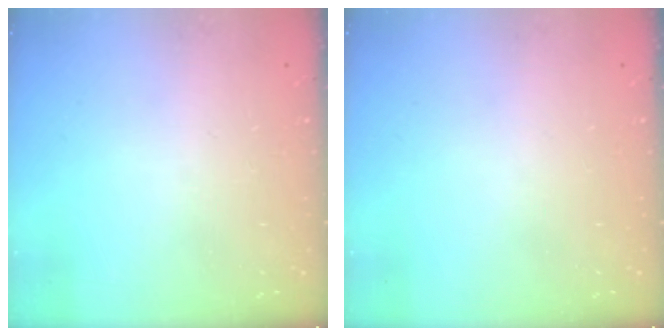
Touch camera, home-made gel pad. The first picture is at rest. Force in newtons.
{"total": 0.0}